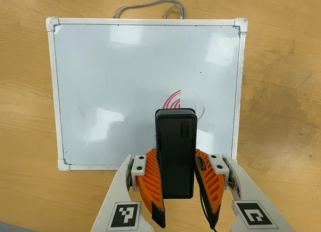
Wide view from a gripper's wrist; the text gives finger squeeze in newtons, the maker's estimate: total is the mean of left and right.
{"total": 7.5, "left": 6.6, "right": 8.5}